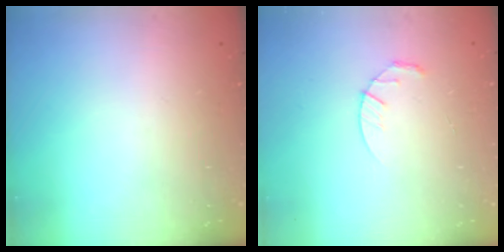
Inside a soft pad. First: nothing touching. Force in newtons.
{"total": 3.9, "press": 3.9, "slide": 0.5}